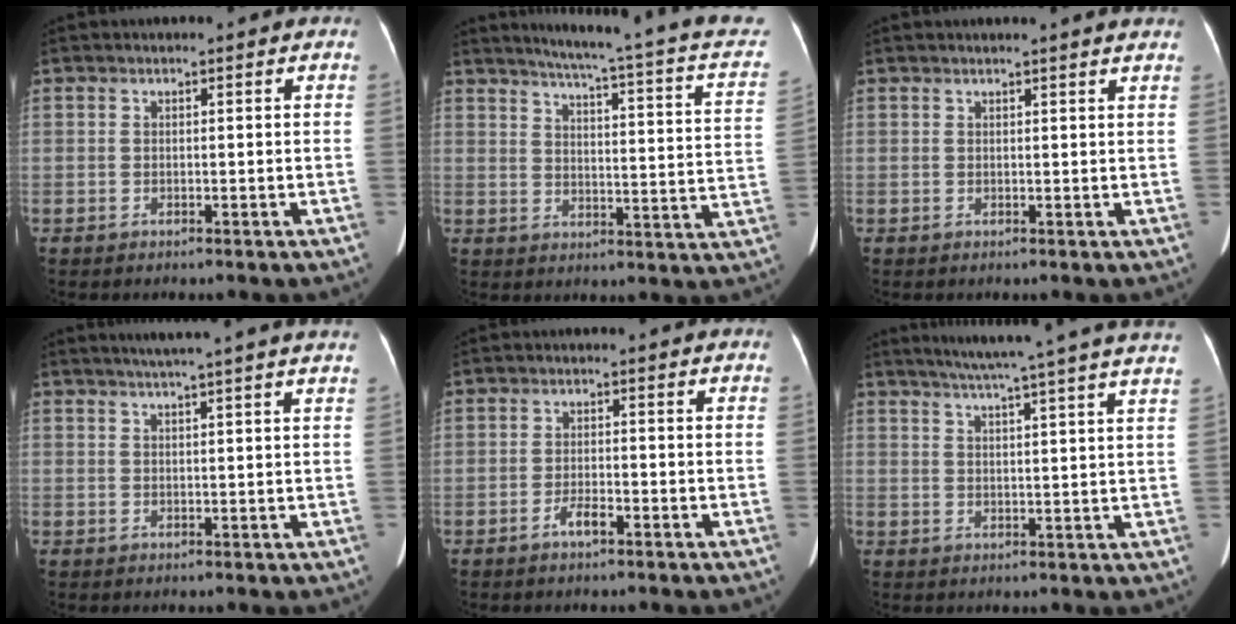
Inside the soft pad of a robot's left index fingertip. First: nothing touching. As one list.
[{"total": 20.4, "force": [16.8, 0.6, 11.5], "torque": [-0.162, -0.050, 0.184]}, {"total": 4.4, "force": [4.0, -0.3, 1.8], "torque": [-0.024, 0.007, 0.032]}, {"total": 9.1, "force": [7.6, -1.0, 4.8], "torque": [-0.067, 0.024, 0.084]}, {"total": 2.4, "force": [-1.8, 0.5, 1.6], "torque": [-0.033, -0.003, -0.032]}, {"total": 18.7, "force": [16.2, -1.5, 9.2], "torque": [-0.147, -0.014, 0.201]}]